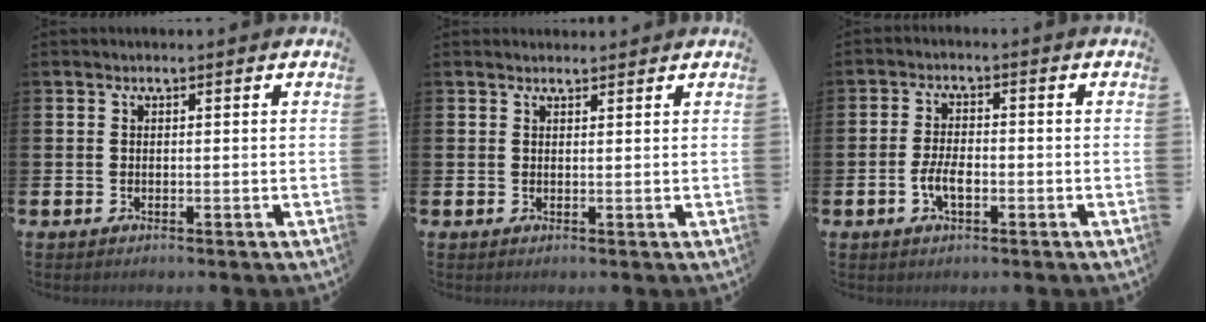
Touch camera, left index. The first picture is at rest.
{"total": 1.2, "force": [1.1, 0.3, 0.0], "torque": [0.006, 0.000, 0.020]}
{"total": 3.7, "force": [-1.0, 1.7, 3.1], "torque": [-0.062, 0.003, -0.020]}